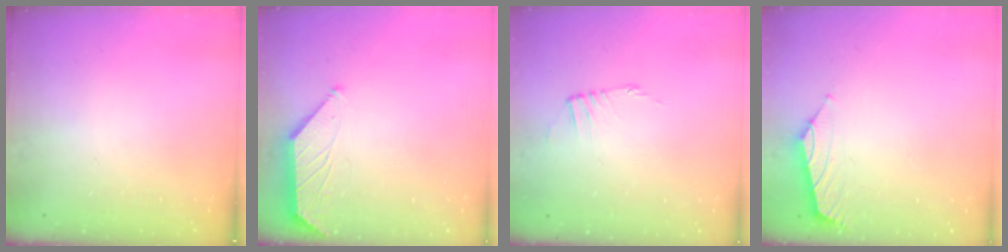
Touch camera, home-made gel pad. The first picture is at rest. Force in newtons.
{"total": 1.1, "press": 1.0, "slide": 0.4}
{"total": 0.0}
{"total": 0.7, "press": 0.6, "slide": 0.2}